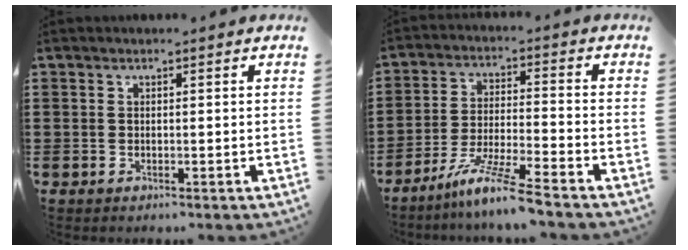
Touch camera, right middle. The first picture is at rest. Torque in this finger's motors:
{"motor_torque": [1.30, -0.84, 0.18, 0.09]}